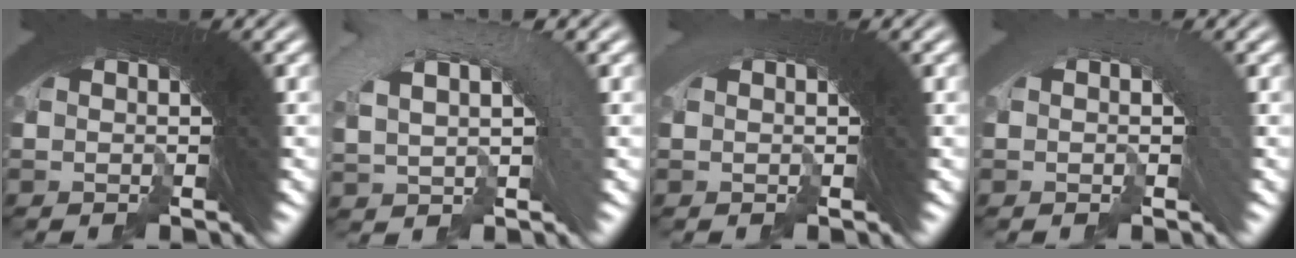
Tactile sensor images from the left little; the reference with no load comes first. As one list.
[{"total": 4.4, "force": [-2.5, 3.5, 0.8], "torque": [-0.023, 0.008, -0.045]}, {"total": 3.3, "force": [-2.2, -0.4, -2.3], "torque": [0.024, -0.015, -0.029]}, {"total": 3.4, "force": [-2.9, -0.2, -1.9], "torque": [0.029, -0.013, -0.041]}]